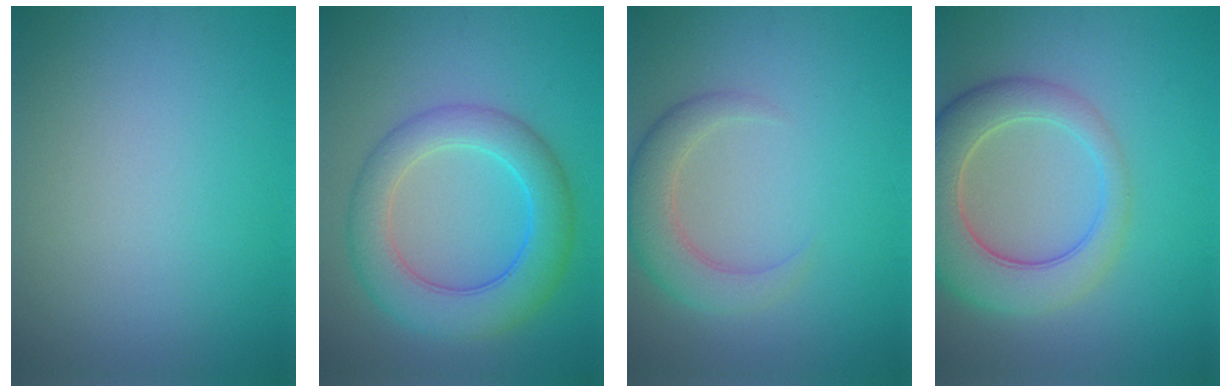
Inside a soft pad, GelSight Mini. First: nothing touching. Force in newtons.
{"total": 6.5, "press": 6.5, "slide": 0.2}
{"total": 3.8, "press": 3.8, "slide": 0.2}
{"total": 7.3, "press": 7.2, "slide": 0.9}